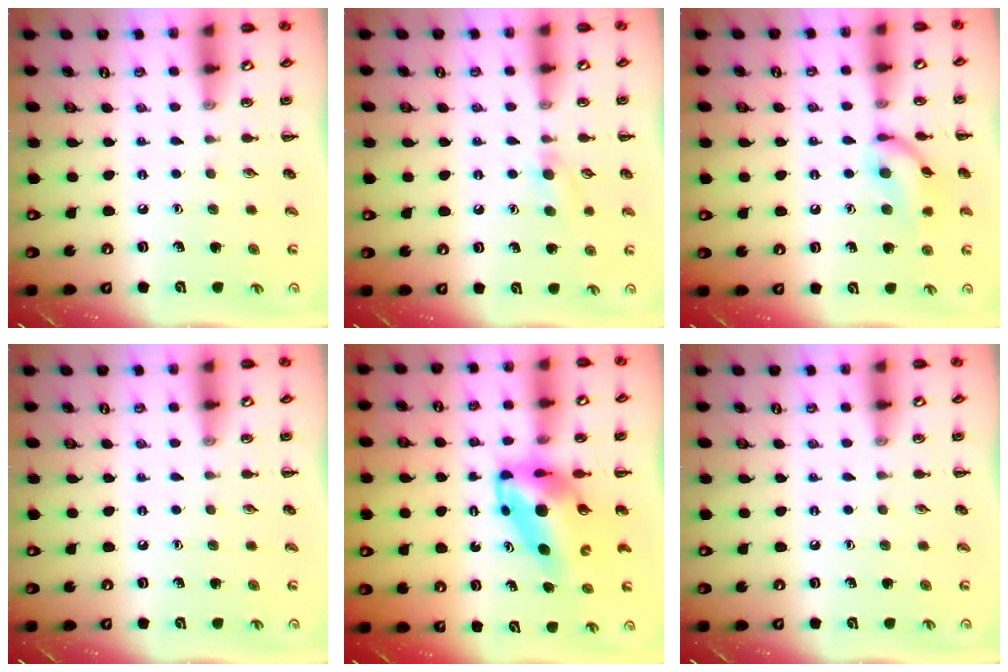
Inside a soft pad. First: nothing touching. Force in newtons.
{"total": 5.3, "press": 4.9, "slide": 1.9}
{"total": 12.3, "press": 12.3, "slide": 0.8}
{"total": 0.0}
{"total": 8.0, "press": 7.6, "slide": 2.5}
{"total": 0.0}